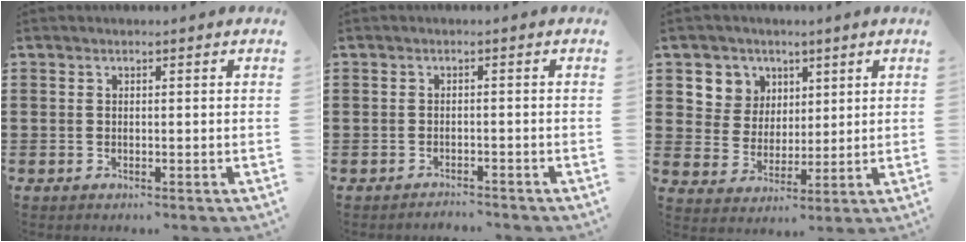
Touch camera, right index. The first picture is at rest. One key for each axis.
{"total": 1.6, "fx": -1.6, "fy": 0.1, "fz": -0.3, "tx": -0.001, "ty": 0.004, "tz": -0.038}
{"total": 6.3, "fx": 3.1, "fy": 5.5, "fz": -0.2, "tx": -0.028, "ty": -0.003, "tz": 0.056}